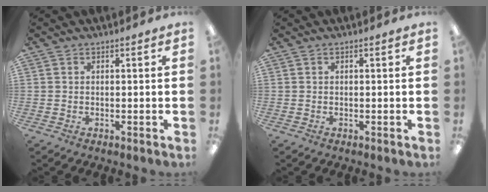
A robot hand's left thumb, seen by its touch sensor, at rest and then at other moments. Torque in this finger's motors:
{"motor_torque": [0.00, 0.00, 0.00, -0.01, 0.00]}